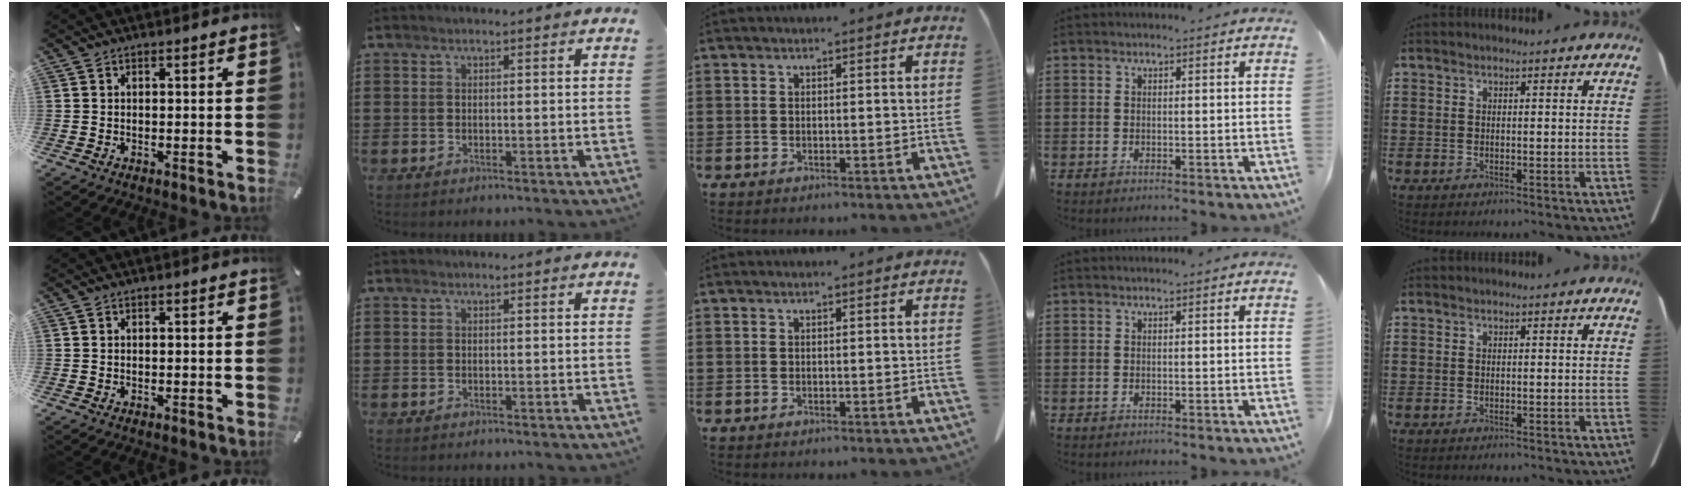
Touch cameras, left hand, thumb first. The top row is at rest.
{}